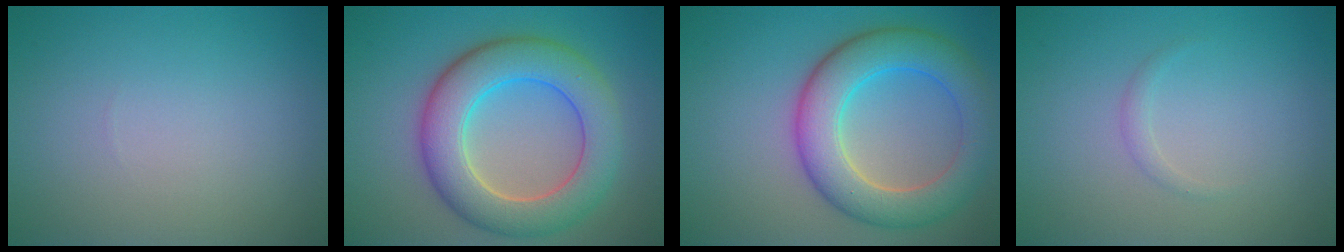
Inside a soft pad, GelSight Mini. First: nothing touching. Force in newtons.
{"total": 8.1, "press": 8.1, "slide": 0.4}
{"total": 7.6, "press": 7.6, "slide": 0.1}
{"total": 0.8, "press": 0.8, "slide": 0.0}